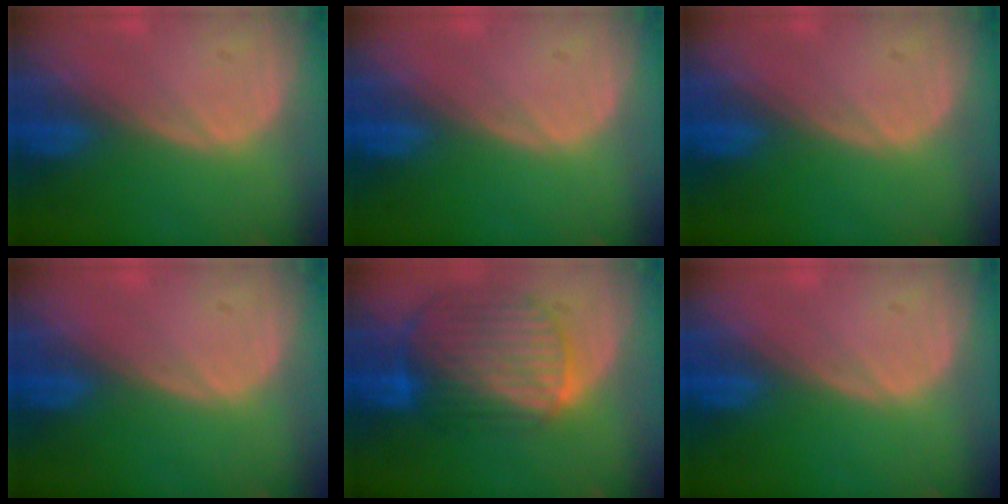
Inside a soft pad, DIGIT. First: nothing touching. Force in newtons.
{"total": 0.0}
{"total": 0.0}
{"total": 0.0}
{"total": 10.3, "press": 8.6, "slide": 5.6}
{"total": 0.0}